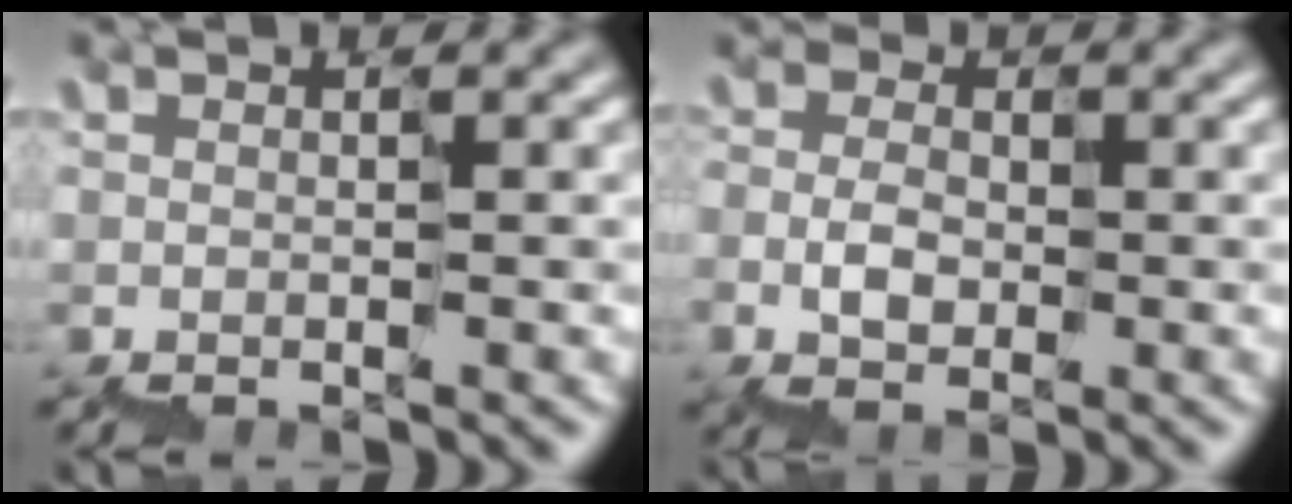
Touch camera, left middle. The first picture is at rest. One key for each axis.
{"total": 1.3, "fx": -0.3, "fy": 1.2, "fz": 0.4, "tx": -0.012, "ty": 0.015, "tz": 0.000}